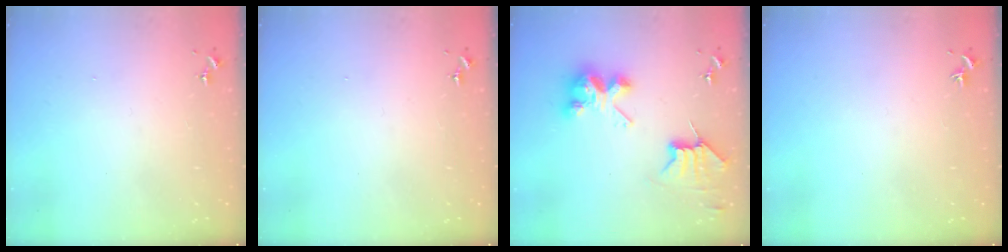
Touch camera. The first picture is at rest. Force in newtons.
{"total": 0.0}
{"total": 9.0, "press": 9.0, "slide": 0.6}
{"total": 0.0}